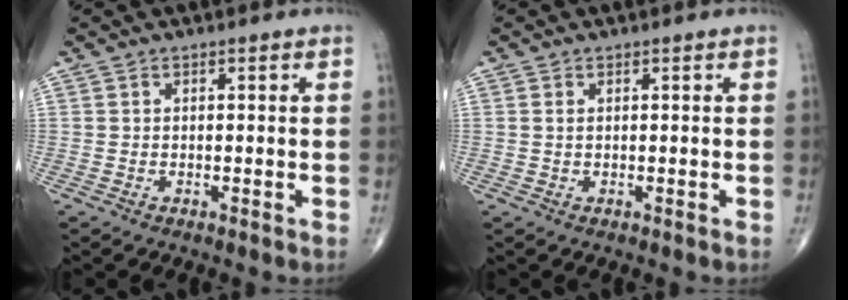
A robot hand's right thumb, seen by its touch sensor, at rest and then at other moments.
{"total": 0.6, "force": [0.2, 0.3, 0.5], "torque": [-0.013, 0.005, 0.005]}